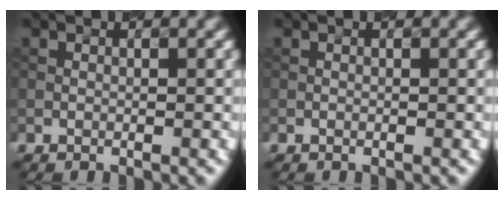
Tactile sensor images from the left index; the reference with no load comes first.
{"total": 0.0}